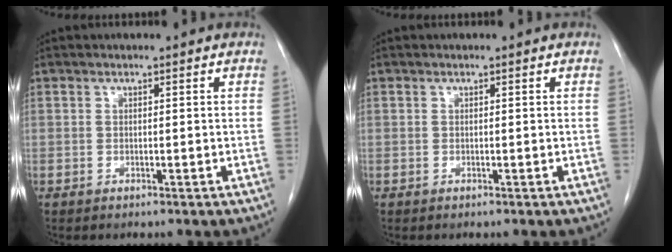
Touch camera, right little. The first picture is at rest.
{"total": 0.0}